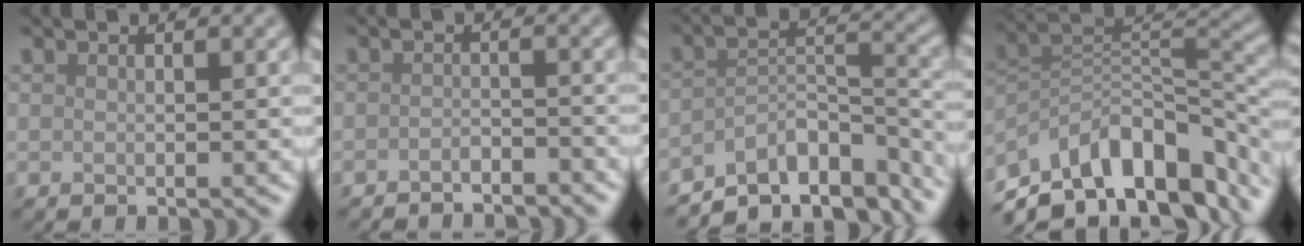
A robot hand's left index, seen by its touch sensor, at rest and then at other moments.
{"total": 1.9, "force": [-1.7, 0.3, 0.6], "torque": [-0.006, -0.001, -0.031]}
{"total": 8.6, "force": [-6.4, 3.4, 4.6], "torque": [-0.059, -0.004, -0.103]}
{"total": 12.9, "force": [-8.0, 6.2, 8.0], "torque": [-0.141, 0.013, -0.146]}